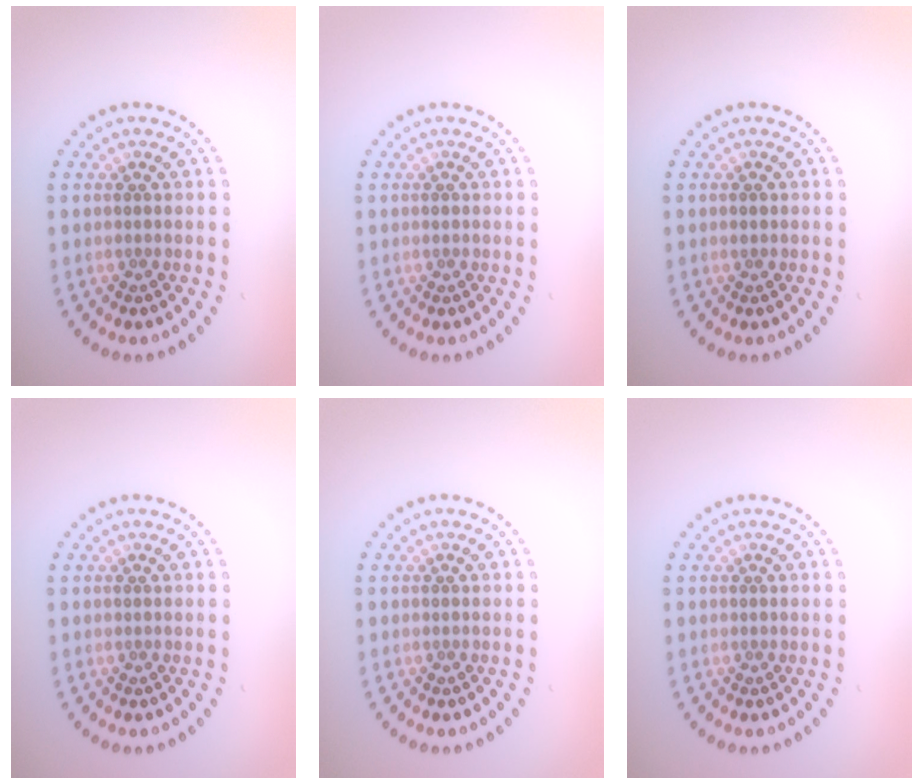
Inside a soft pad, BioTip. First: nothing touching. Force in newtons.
{"total": 0.5, "press": 0.5, "slide": 0.1}
{"total": 0.8, "press": 0.8, "slide": 0.0}
{"total": 0.0}
{"total": 0.0}
{"total": 0.0}